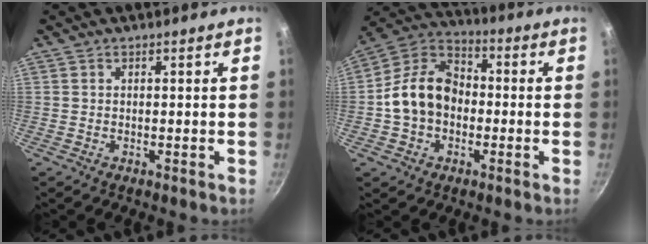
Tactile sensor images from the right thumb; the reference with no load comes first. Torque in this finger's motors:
{"motor_torque": [1.83, 1.78, 0.37, -0.50, 0.13]}